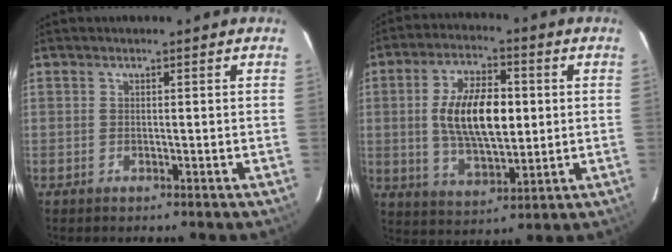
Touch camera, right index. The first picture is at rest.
{"total": 13.8, "force": [1.1, 6.3, 12.2], "torque": [-0.226, 0.006, 0.025]}